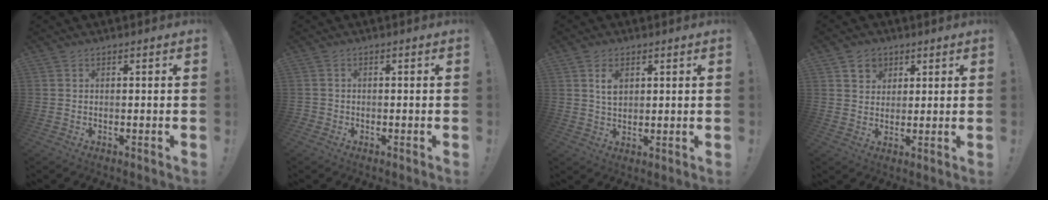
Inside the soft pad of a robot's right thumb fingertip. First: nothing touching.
{"total": 1.3, "force": [-0.7, 1.0, 0.4], "torque": [-0.005, 0.004, -0.013]}
{"total": 5.1, "force": [2.0, 3.3, 3.2], "torque": [-0.046, -0.005, 0.035]}
{"total": 5.7, "force": [3.0, 4.7, 0.9], "torque": [-0.005, -0.018, 0.057]}